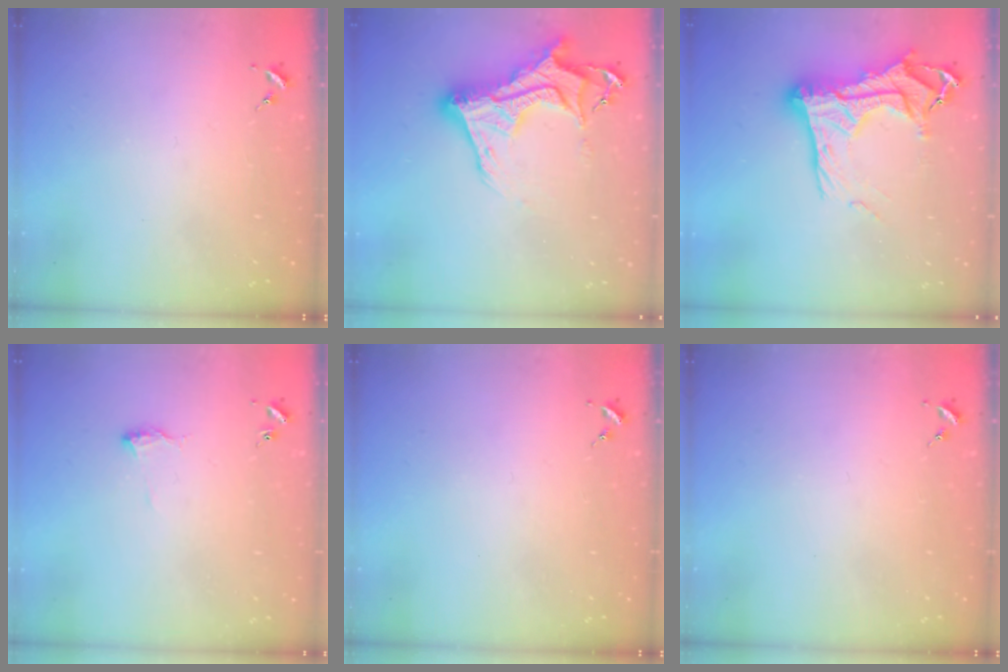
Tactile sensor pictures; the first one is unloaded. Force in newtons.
{"total": 18.2, "press": 18.1, "slide": 1.6}
{"total": 21.2, "press": 21.1, "slide": 1.9}
{"total": 5.7, "press": 5.7, "slide": 0.7}
{"total": 0.0}
{"total": 0.0}